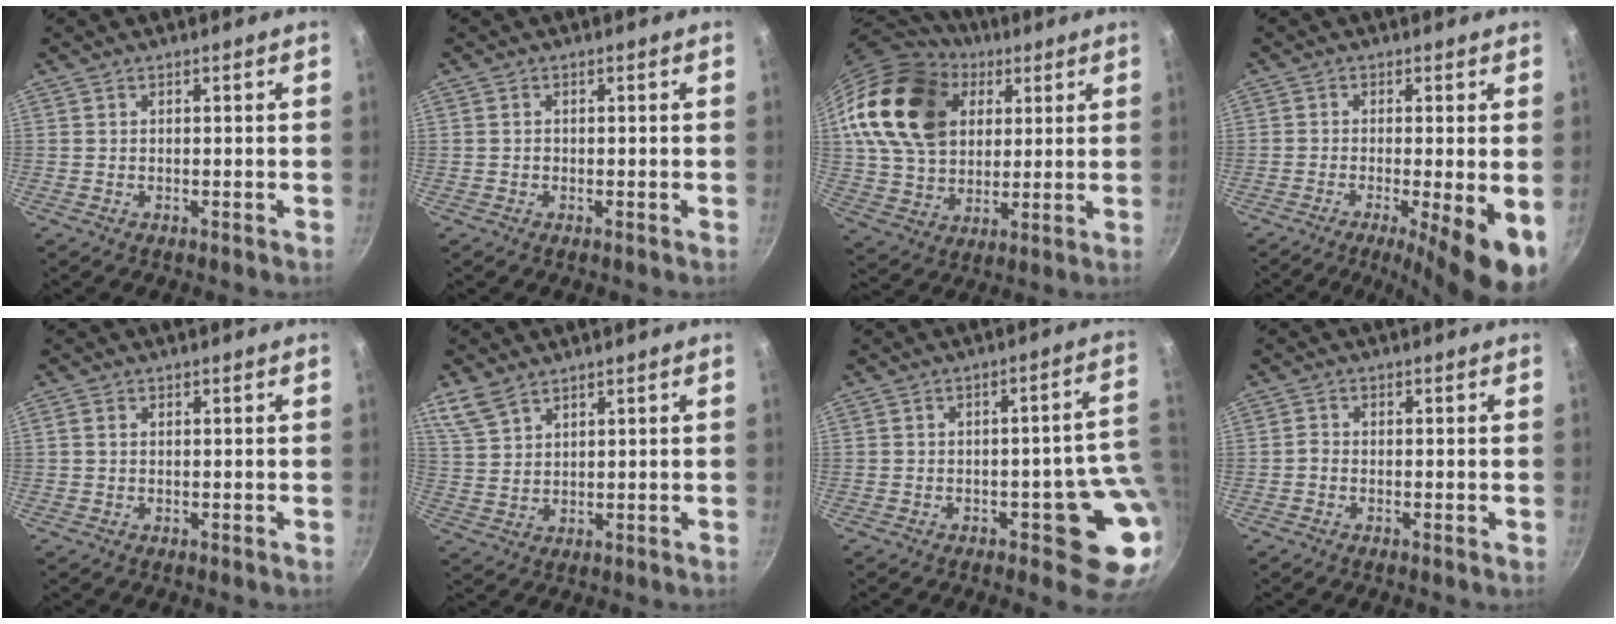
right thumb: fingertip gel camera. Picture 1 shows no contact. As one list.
[{"total": 0.6, "force": [0.0, 0.5, 0.2], "torque": [-0.002, 0.002, -0.001]}, {"total": 22.5, "force": [7.9, 16.2, 13.4], "torque": [-0.218, -0.004, 0.144]}, {"total": 10.7, "force": [-3.4, 2.1, 10.0], "torque": [-0.146, -0.006, -0.051]}, {"total": 1.2, "force": [0.3, 0.9, 0.7], "torque": [-0.014, 0.003, 0.004]}, {"total": 5.8, "force": [4.3, 2.8, 2.8], "torque": [-0.051, -0.011, 0.097]}, {"total": 11.3, "force": [-1.7, 5.3, 9.9], "torque": [-0.042, 0.019, -0.019]}, {"total": 1.2, "force": [-0.6, 0.6, 0.8], "torque": [-0.023, 0.006, -0.019]}]